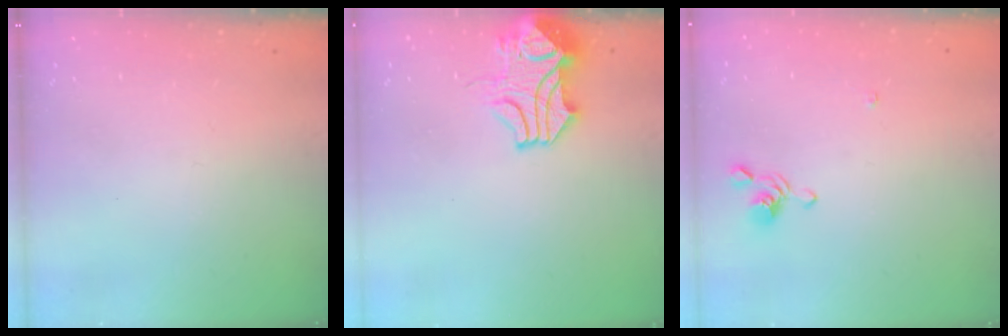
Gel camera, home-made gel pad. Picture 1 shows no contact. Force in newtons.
{"total": 3.4, "press": 3.3, "slide": 1.0}
{"total": 3.7, "press": 3.6, "slide": 0.7}